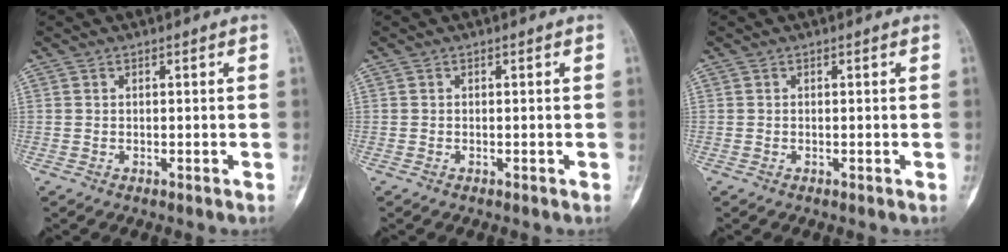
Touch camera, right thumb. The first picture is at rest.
{"total": 0.0}
{"total": 0.0}